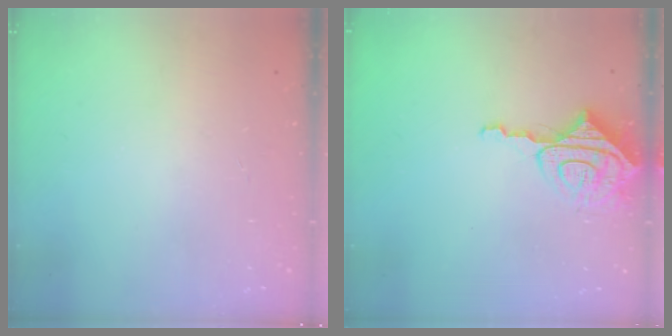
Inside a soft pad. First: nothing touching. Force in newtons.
{"total": 9.6, "press": 9.5, "slide": 1.0}